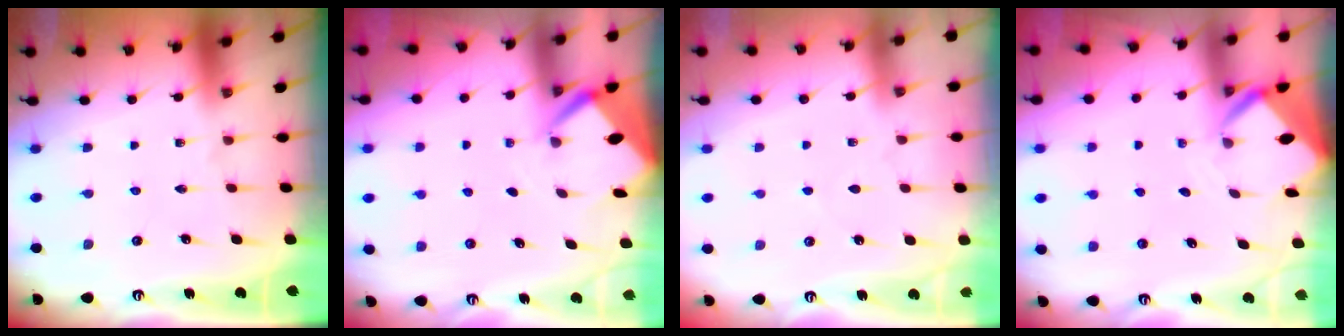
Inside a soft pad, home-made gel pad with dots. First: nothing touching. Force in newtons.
{"total": 2.8, "press": 2.8, "slide": 0.2}
{"total": 2.7, "press": 2.7, "slide": 0.4}
{"total": 3.0, "press": 3.0, "slide": 0.1}